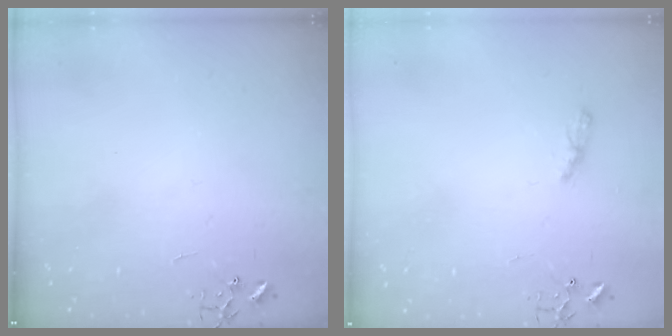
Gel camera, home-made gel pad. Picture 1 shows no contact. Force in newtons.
{"total": 4.7, "press": 4.7, "slide": 0.4}